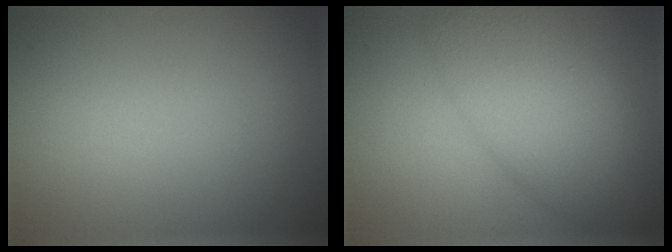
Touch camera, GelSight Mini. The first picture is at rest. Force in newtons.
{"total": 7.6, "press": 7.6, "slide": 0.2}